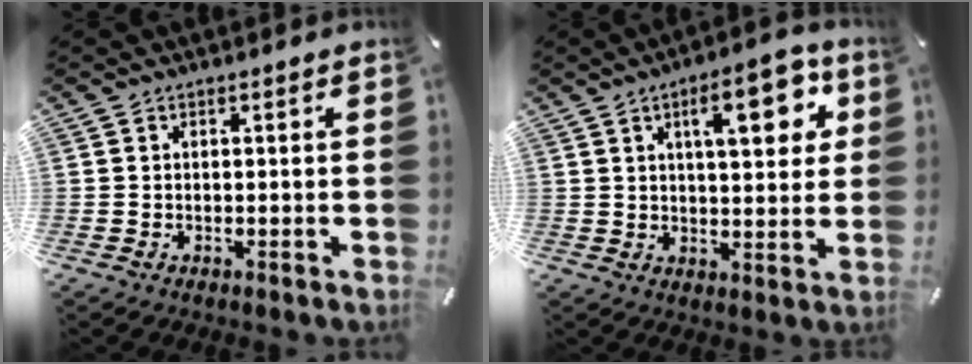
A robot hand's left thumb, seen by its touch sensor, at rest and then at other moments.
{"total": 12.3, "force": [5.1, 4.8, 10.2], "torque": [-0.138, -0.013, 0.077]}